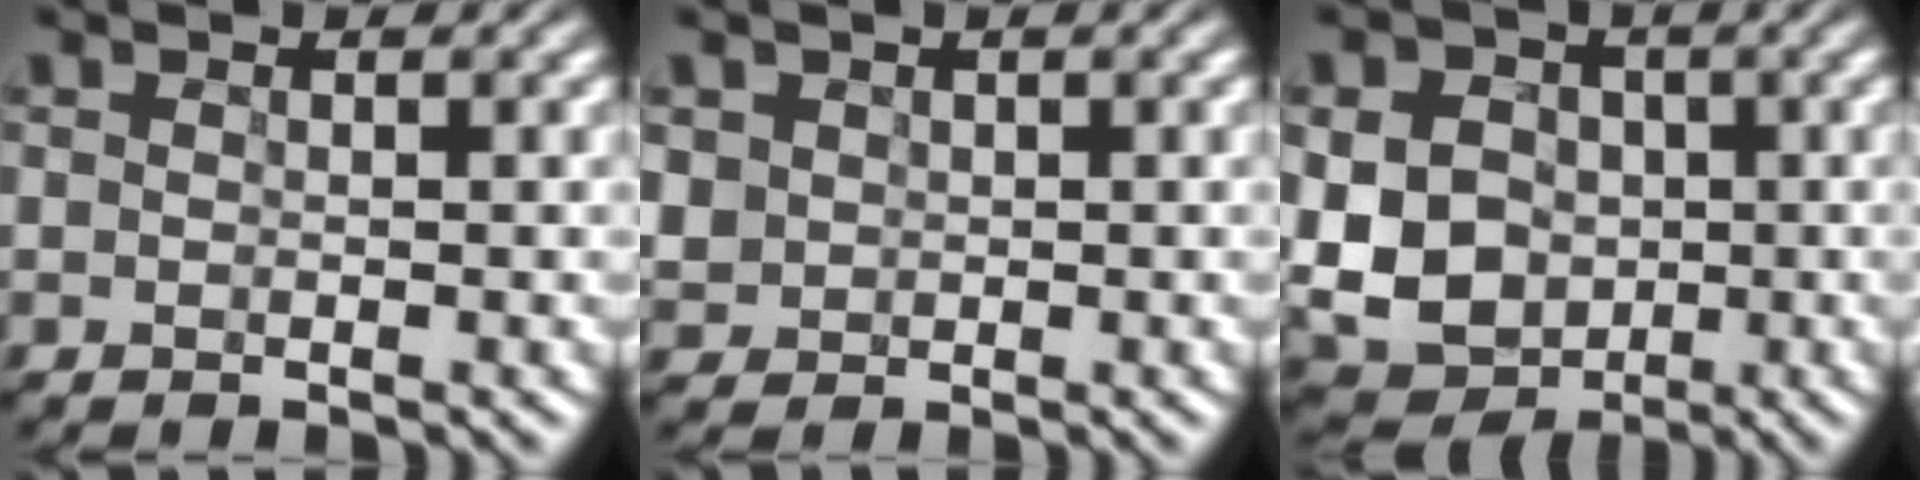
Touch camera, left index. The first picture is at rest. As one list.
[{"total": 2.5, "force": [0.6, 2.3, 0.8], "torque": [-0.036, 0.013, 0.021]}, {"total": 10.7, "force": [-0.9, 9.2, 5.4], "torque": [-0.128, -0.004, -0.023]}]